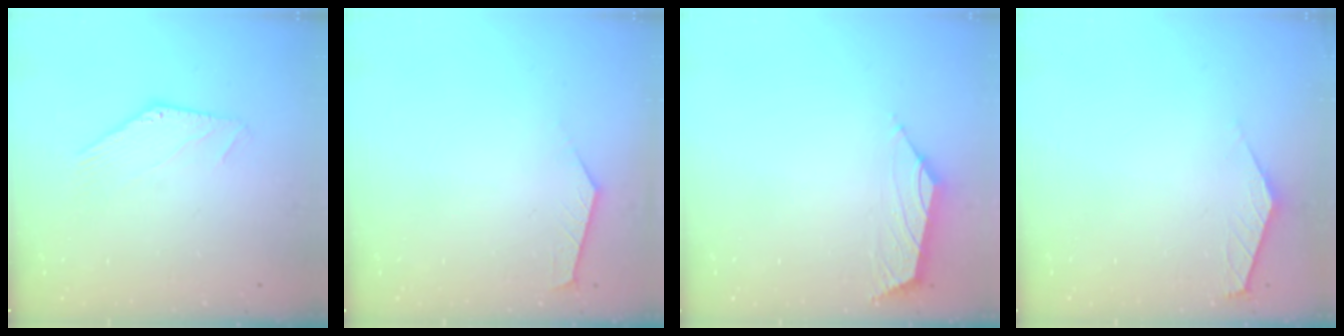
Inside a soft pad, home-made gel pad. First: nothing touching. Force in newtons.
{"total": 2.5, "press": 2.4, "slide": 0.4}
{"total": 1.5, "press": 1.4, "slide": 0.6}
{"total": 1.5, "press": 1.4, "slide": 0.4}